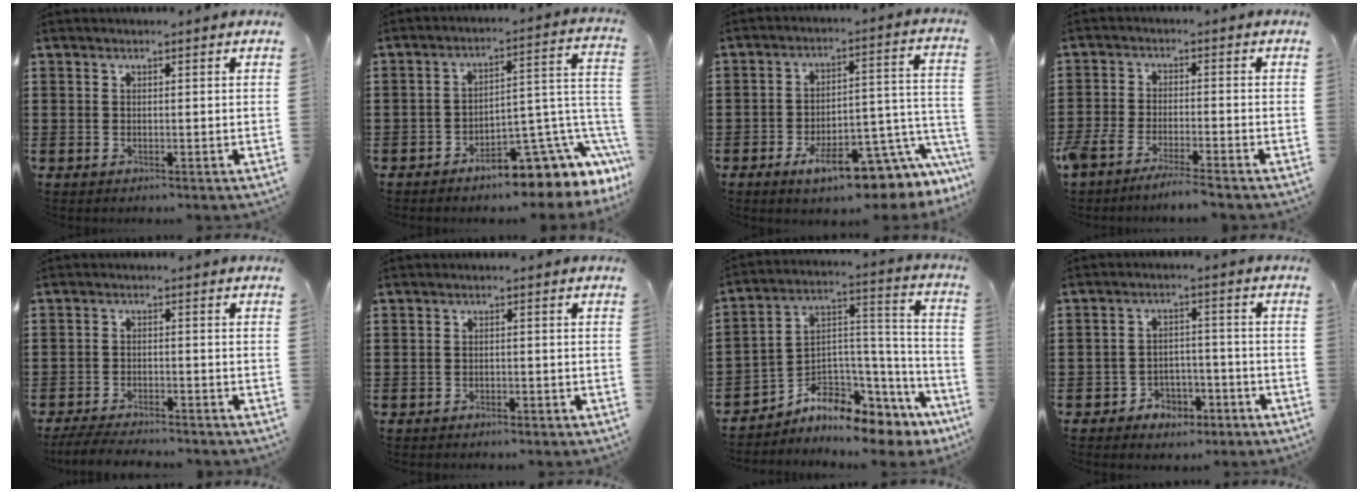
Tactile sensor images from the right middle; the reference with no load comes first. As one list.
[{"total": 7.7, "force": [-4.5, 2.9, 5.5], "torque": [-0.071, -0.020, -0.078]}, {"total": 11.3, "force": [-7.5, 3.3, 7.8], "torque": [-0.097, 0.005, -0.136]}, {"total": 4.4, "force": [-4.2, 0.0, 1.4], "torque": [-0.045, -0.012, -0.088]}, {"total": 3.7, "force": [-3.6, 0.2, 0.8], "torque": [-0.023, -0.003, -0.076]}, {"total": 1.1, "force": [-1.1, 0.3, 0.2], "torque": [-0.009, -0.002, -0.022]}, {"total": 6.1, "force": [-5.2, 2.4, 1.9], "torque": [-0.050, -0.020, -0.103]}, {"total": 3.4, "force": [-2.8, 1.9, 0.6], "torque": [-0.020, 0.005, -0.058]}]